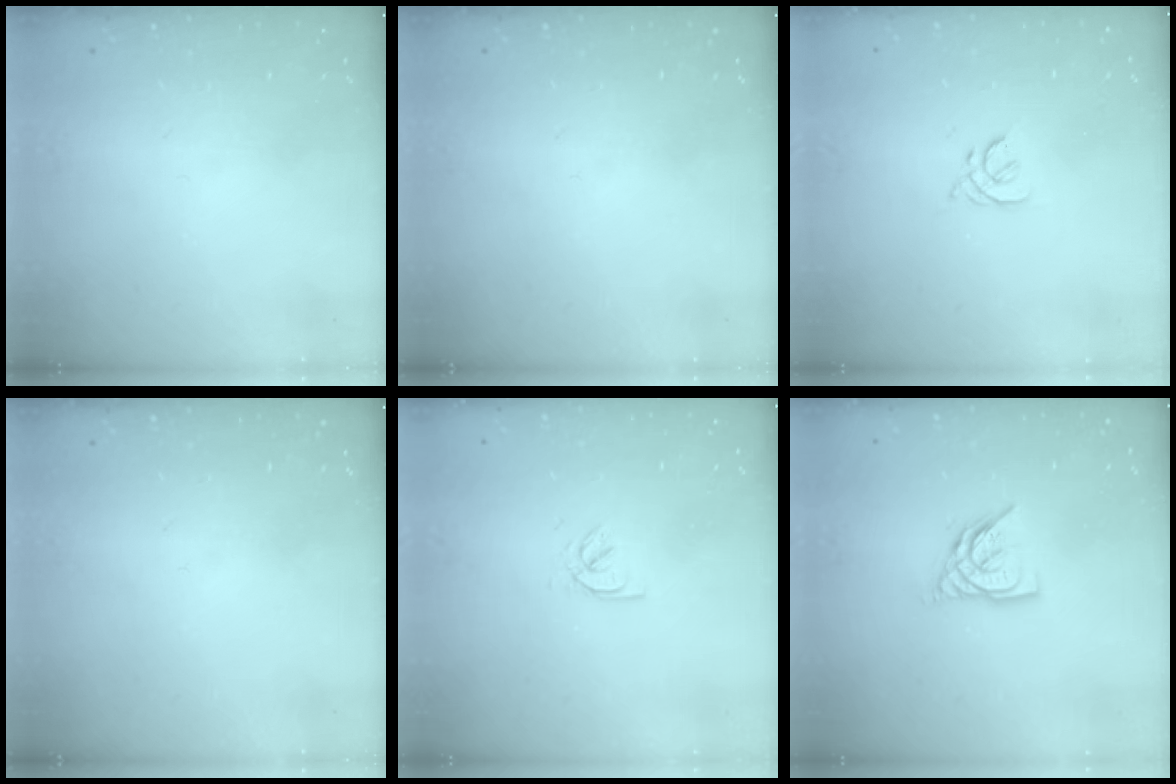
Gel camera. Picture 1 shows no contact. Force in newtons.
{"total": 0.0}
{"total": 2.0, "press": 1.9, "slide": 0.6}
{"total": 0.0}
{"total": 2.3, "press": 2.2, "slide": 0.3}
{"total": 8.1, "press": 8.0, "slide": 1.0}